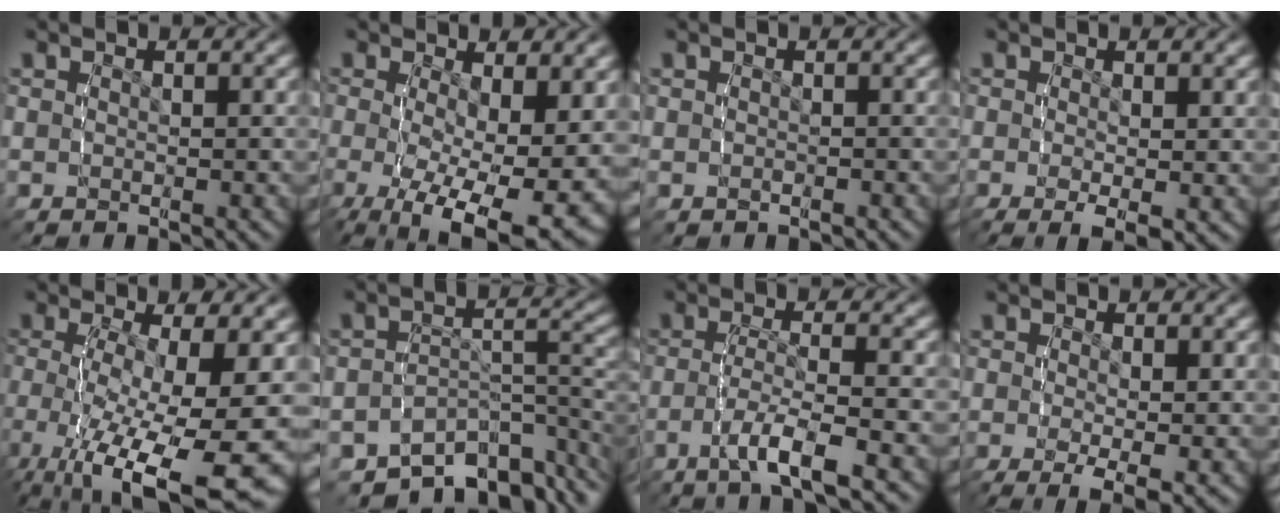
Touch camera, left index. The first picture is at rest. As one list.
[{"total": 10.3, "force": [-4.0, 4.7, 8.3], "torque": [-0.152, -0.065, -0.030]}, {"total": 0.0}, {"total": 3.3, "force": [-1.4, 0.9, 2.8], "torque": [-0.040, -0.022, -0.010]}, {"total": 10.7, "force": [-3.4, 4.4, 9.2], "torque": [-0.152, -0.037, -0.024]}, {"total": 11.8, "force": [-8.5, 5.8, 5.8], "torque": [-0.066, -0.023, -0.125]}, {"total": 3.9, "force": [-1.9, 0.3, 3.5], "torque": [-0.068, -0.011, -0.024]}, {"total": 4.6, "force": [-2.1, 1.3, 3.9], "torque": [-0.060, -0.031, -0.017]}]